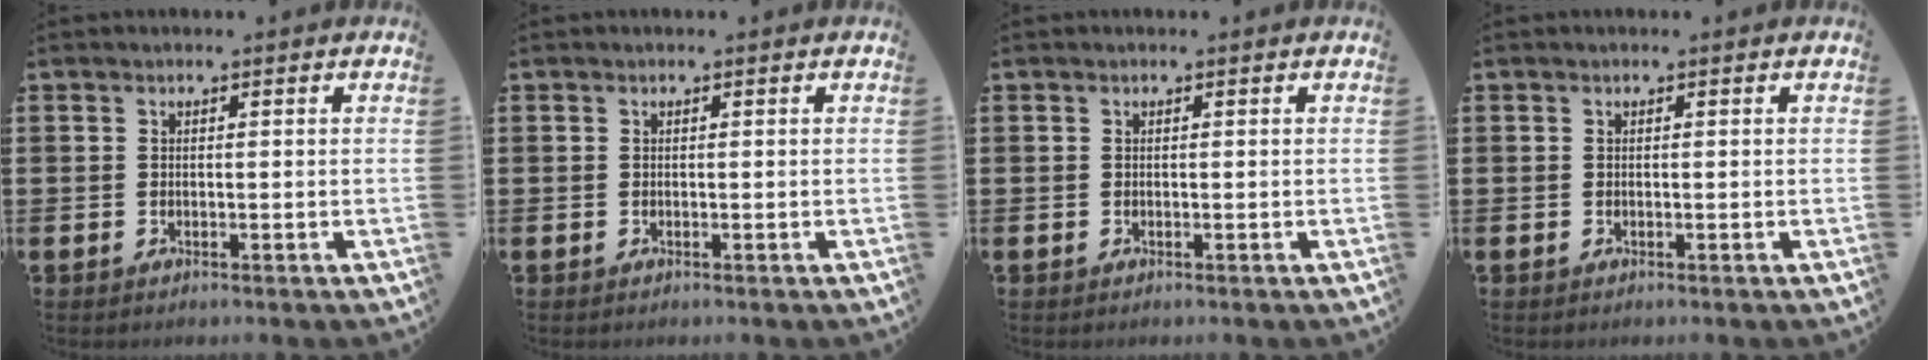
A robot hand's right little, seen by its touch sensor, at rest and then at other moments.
{"total": 0.0}
{"total": 0.0}
{"total": 0.0}